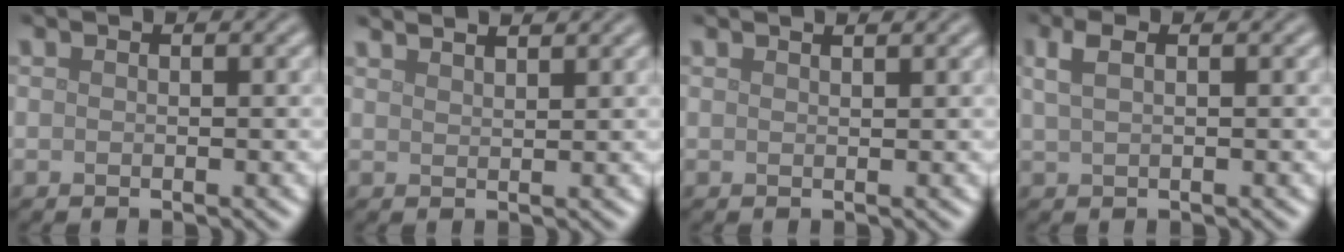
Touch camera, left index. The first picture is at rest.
{"total": 3.4, "force": [2.8, 1.1, 1.6], "torque": [-0.002, 0.020, 0.011]}
{"total": 1.2, "force": [1.0, 0.3, 0.6], "torque": [-0.005, 0.000, 0.006]}
{"total": 2.1, "force": [1.0, 0.8, 1.7], "torque": [-0.029, 0.008, 0.017]}